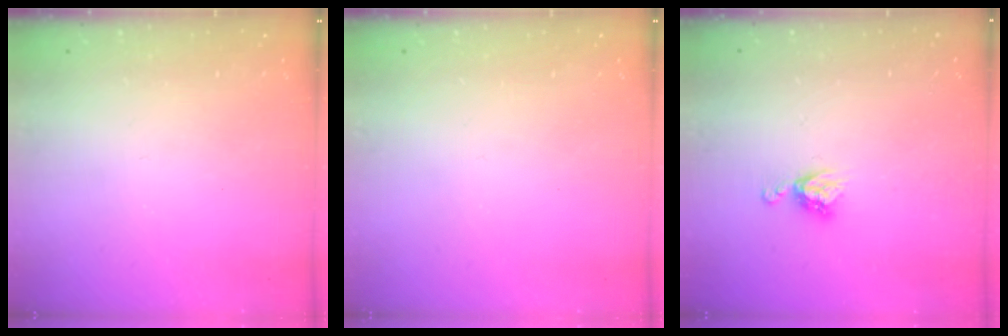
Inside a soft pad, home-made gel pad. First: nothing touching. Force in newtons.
{"total": 0.0}
{"total": 5.7, "press": 5.7, "slide": 0.5}